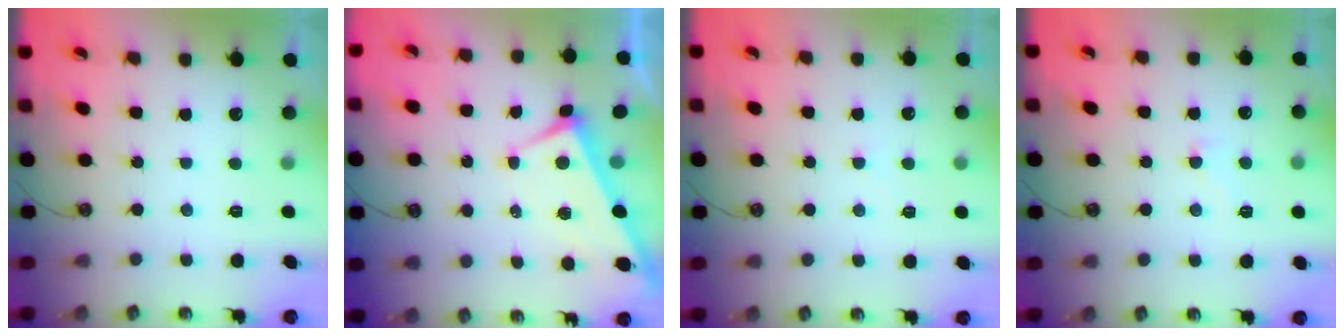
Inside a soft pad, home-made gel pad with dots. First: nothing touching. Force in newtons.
{"total": 3.6, "press": 3.5, "slide": 0.5}
{"total": 2.2, "press": 2.2, "slide": 0.3}
{"total": 2.7, "press": 2.6, "slide": 0.9}